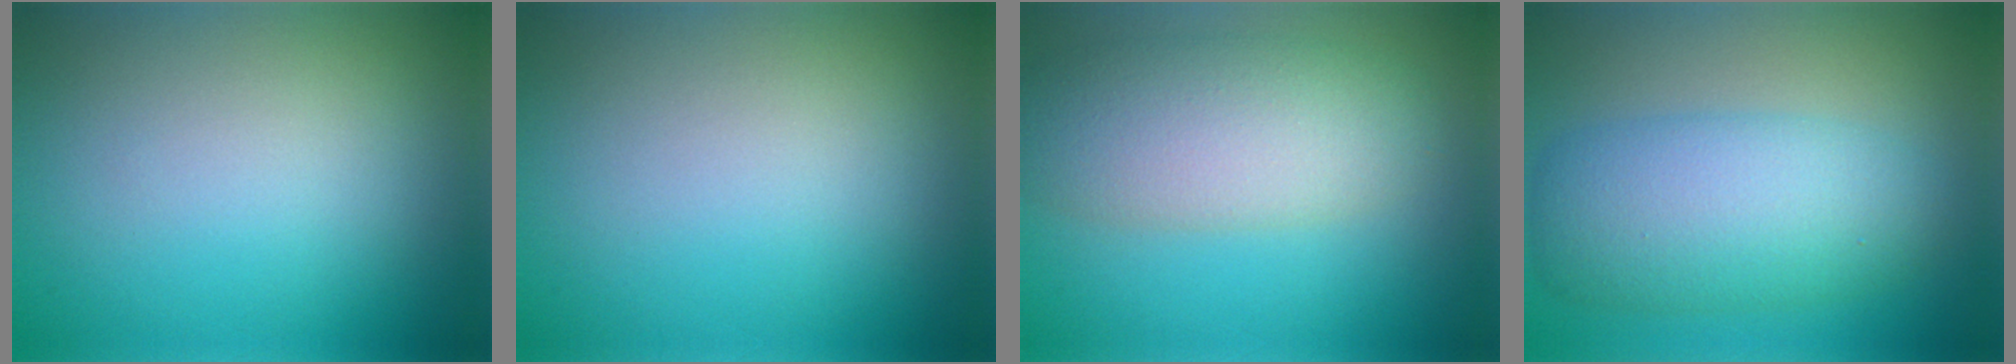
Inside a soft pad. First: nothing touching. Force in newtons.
{"total": 0.0}
{"total": 6.6, "press": 6.6, "slide": 0.3}
{"total": 7.0, "press": 7.0, "slide": 0.1}